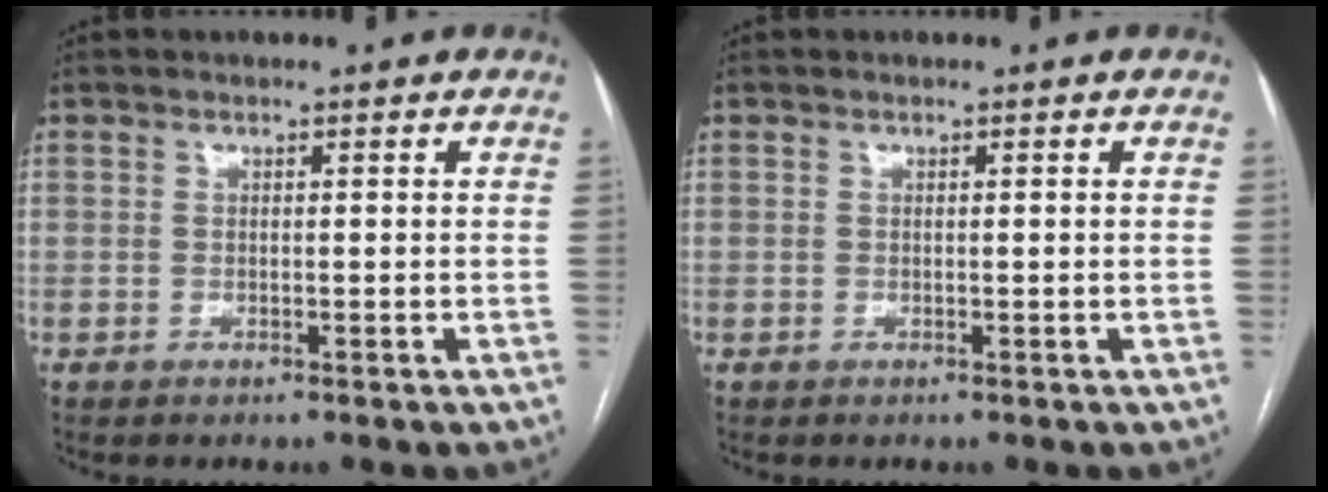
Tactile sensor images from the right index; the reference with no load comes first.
{"total": 0.0}